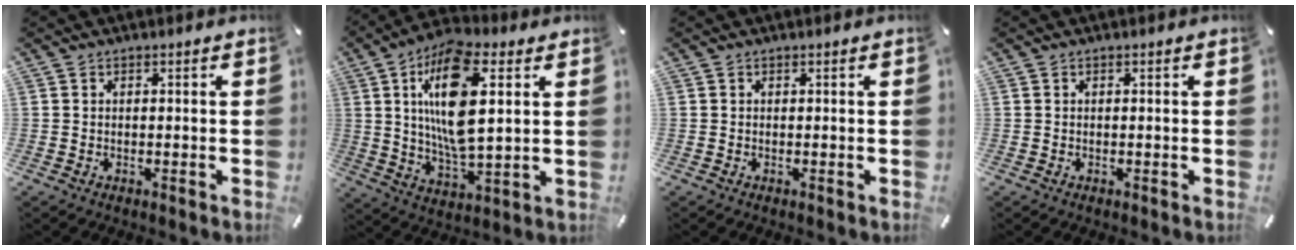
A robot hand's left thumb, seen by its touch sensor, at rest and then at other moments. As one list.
[{"total": 17.5, "force": [5.4, 7.5, 14.9], "torque": [-0.301, -0.007, 0.085]}, {"total": 0.0}, {"total": 0.0}]